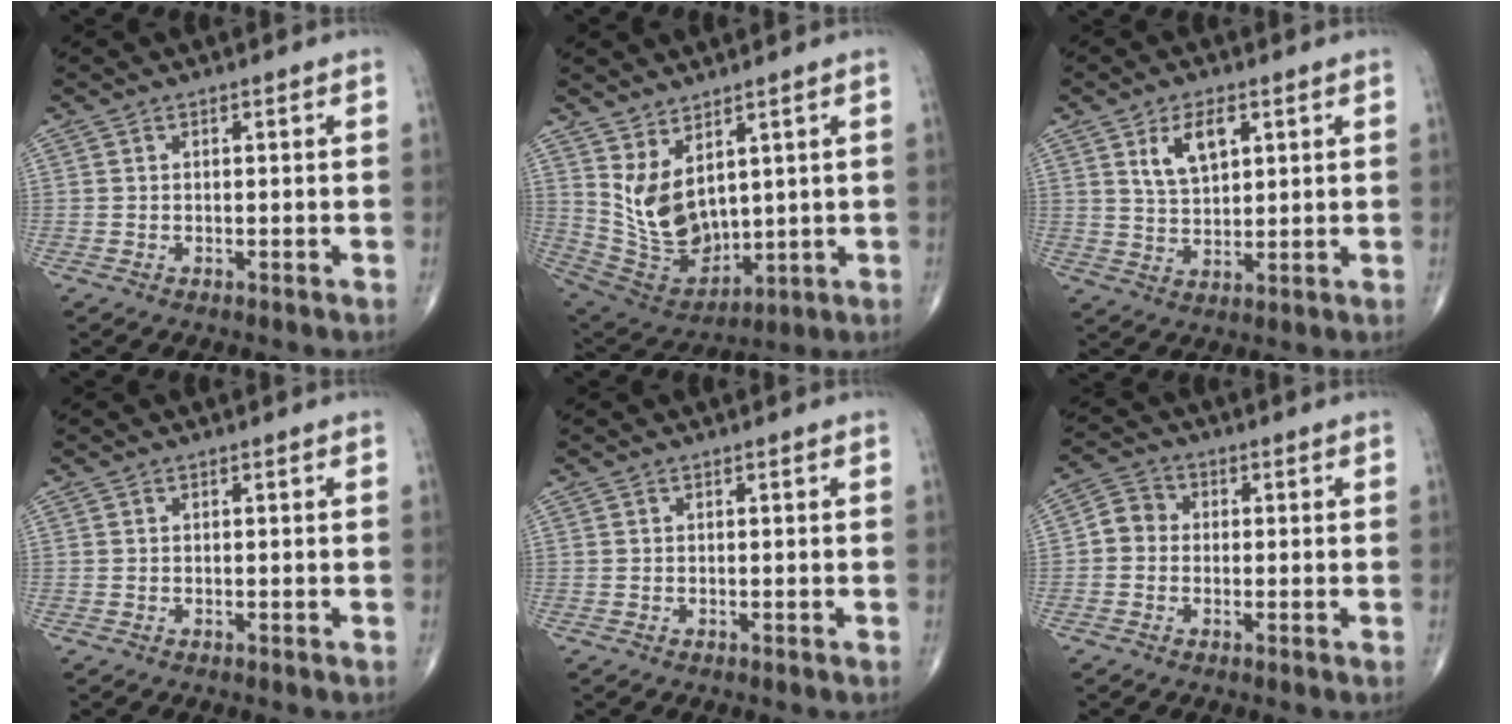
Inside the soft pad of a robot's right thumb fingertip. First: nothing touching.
{"total": 12.0, "force": [4.0, 6.9, 8.9], "torque": [-0.143, -0.030, 0.106]}
{"total": 7.5, "force": [3.2, 3.9, 5.5], "torque": [-0.088, -0.014, 0.064]}
{"total": 0.0}
{"total": 0.0}
{"total": 4.2, "force": [-0.4, 3.8, 1.8], "torque": [-0.016, 0.013, -0.019]}